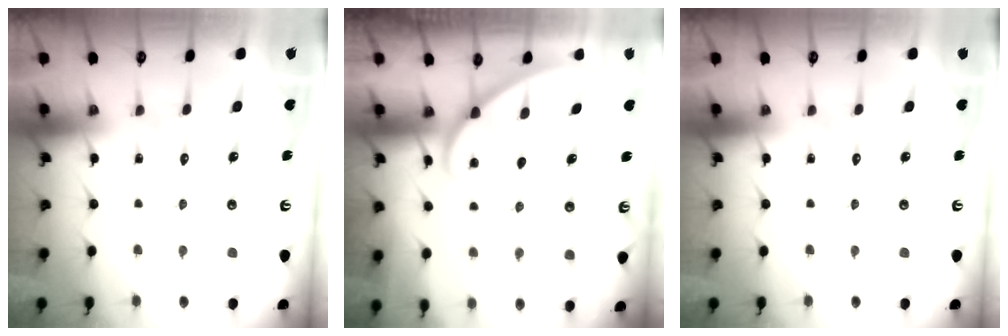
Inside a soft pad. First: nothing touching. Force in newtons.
{"total": 1.8, "press": 1.8, "slide": 0.1}
{"total": 0.0}